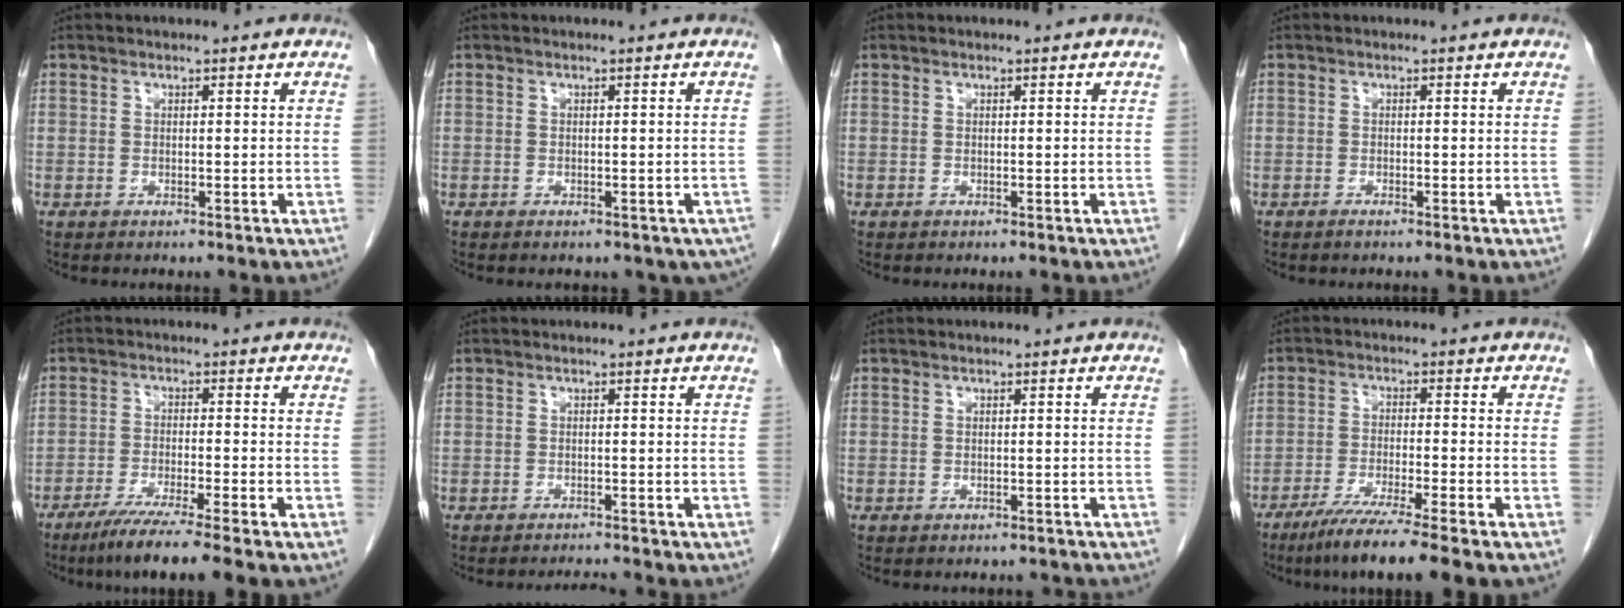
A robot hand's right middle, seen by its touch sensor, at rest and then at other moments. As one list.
[{"total": 6.5, "force": [-4.9, 3.4, 2.6], "torque": [-0.025, -0.005, -0.048]}, {"total": 0.0}, {"total": 0.6, "force": [-0.5, 0.0, 0.3], "torque": [-0.010, -0.001, -0.009]}, {"total": 8.2, "force": [-6.3, -1.0, 5.3], "torque": [-0.085, -0.024, -0.105]}, {"total": 1.9, "force": [-1.8, -0.6, 0.0], "torque": [-0.004, -0.012, -0.026]}, {"total": 2.8, "force": [-2.6, 0.9, 0.4], "torque": [-0.007, -0.004, -0.030]}, {"total": 9.1, "force": [-6.9, -1.2, 5.8], "torque": [-0.094, -0.028, -0.115]}]